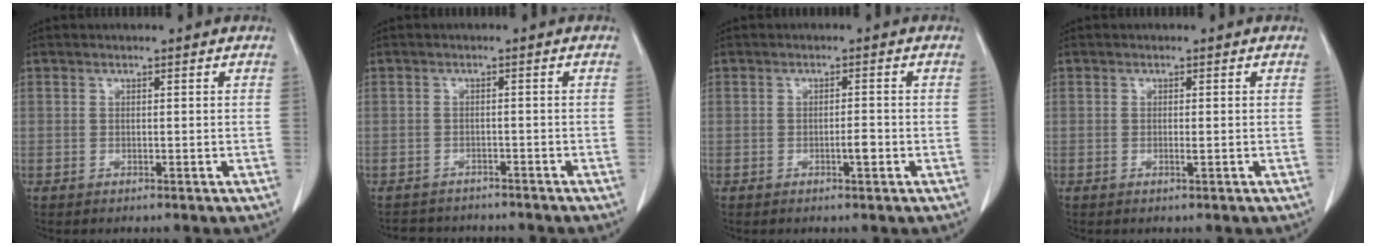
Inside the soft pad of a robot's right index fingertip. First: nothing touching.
{"total": 5.1, "force": [-4.6, 2.2, 0.3], "torque": [-0.001, 0.002, -0.065]}
{"total": 1.8, "force": [-0.7, 0.3, 1.6], "torque": [-0.027, 0.000, -0.012]}
{"total": 0.7, "force": [-0.2, 0.0, 0.7], "torque": [-0.015, 0.000, -0.002]}